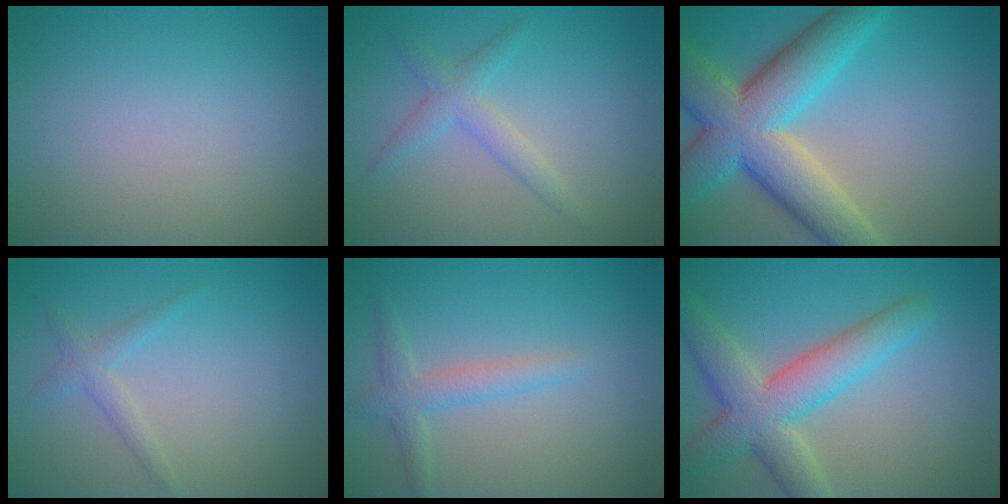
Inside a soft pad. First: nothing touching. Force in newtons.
{"total": 2.4, "press": 2.4, "slide": 0.2}
{"total": 11.5, "press": 11.5, "slide": 0.8}
{"total": 1.5, "press": 1.5, "slide": 0.1}
{"total": 2.3, "press": 2.3, "slide": 0.1}
{"total": 6.7, "press": 6.7, "slide": 0.6}